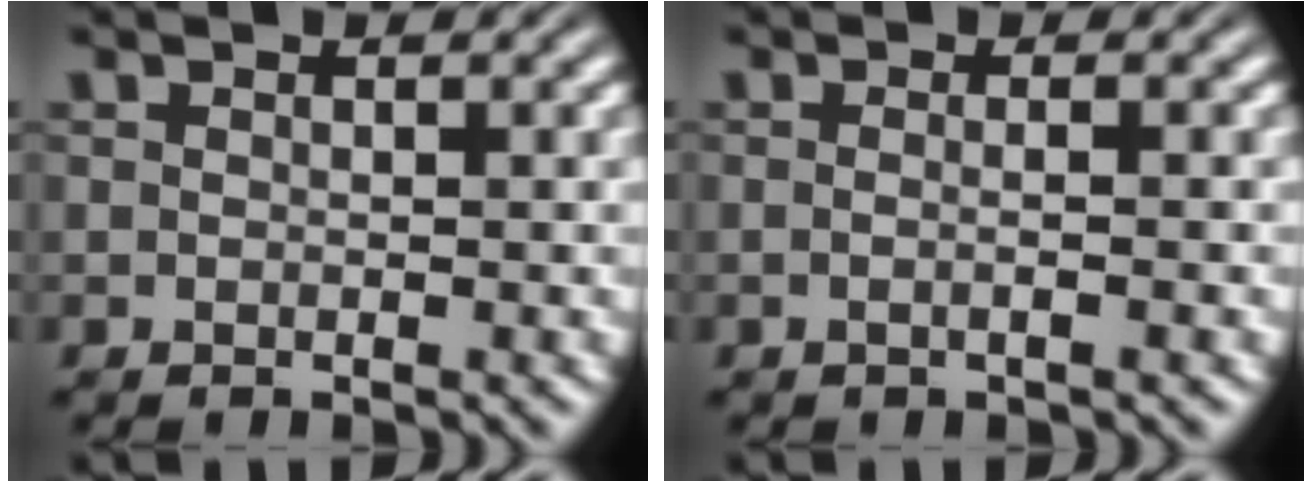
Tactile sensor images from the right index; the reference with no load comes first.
{"total": 1.4, "force": [-0.8, -0.6, 1.0], "torque": [-0.023, -0.006, -0.010]}